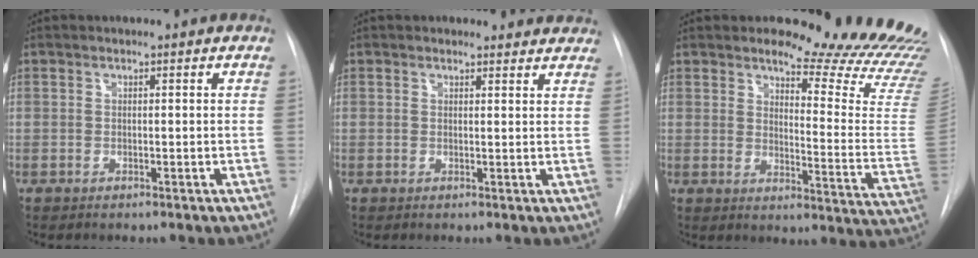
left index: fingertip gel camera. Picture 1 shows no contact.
{"total": 3.8, "force": [3.6, 1.4, 0.1], "torque": [0.013, -0.008, 0.018]}
{"total": 19.0, "force": [18.3, 1.0, 5.0], "torque": [-0.057, -0.170, 0.195]}